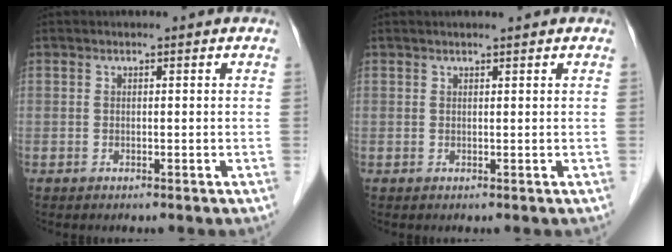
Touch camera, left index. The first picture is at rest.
{"total": 1.4, "force": [1.2, 0.0, 0.7], "torque": [-0.009, 0.010, 0.018]}